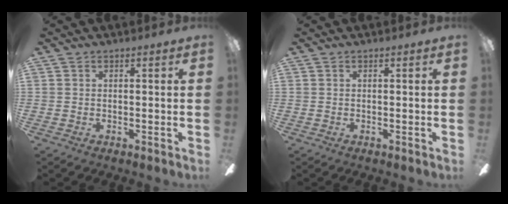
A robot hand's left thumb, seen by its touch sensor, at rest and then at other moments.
{"total": 0.0}